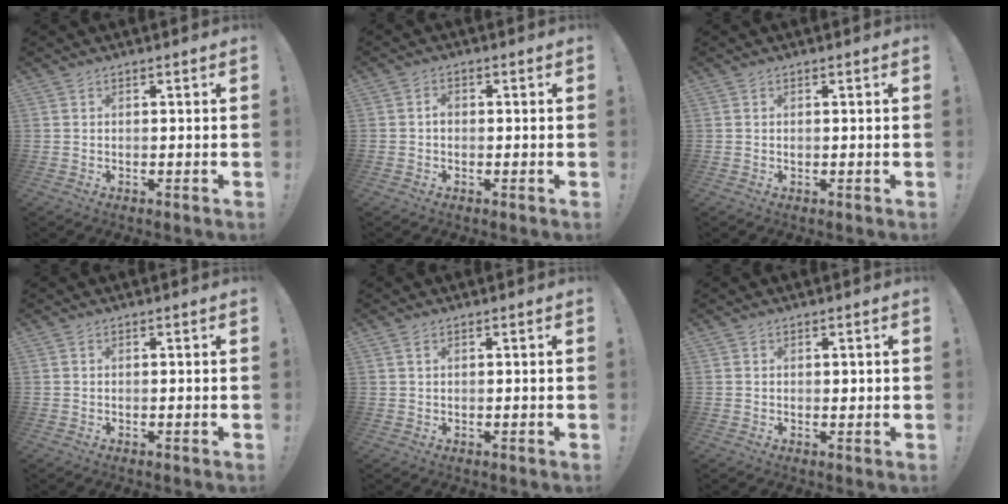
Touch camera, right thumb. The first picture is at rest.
{"total": 1.8, "force": [-0.5, 1.4, 1.0], "torque": [-0.019, 0.007, -0.010]}
{"total": 0.0}
{"total": 0.0}
{"total": 1.1, "force": [0.6, 0.6, 0.8], "torque": [-0.015, 0.002, 0.010]}
{"total": 0.6, "force": [0.1, 0.5, 0.3], "torque": [-0.001, 0.001, 0.002]}